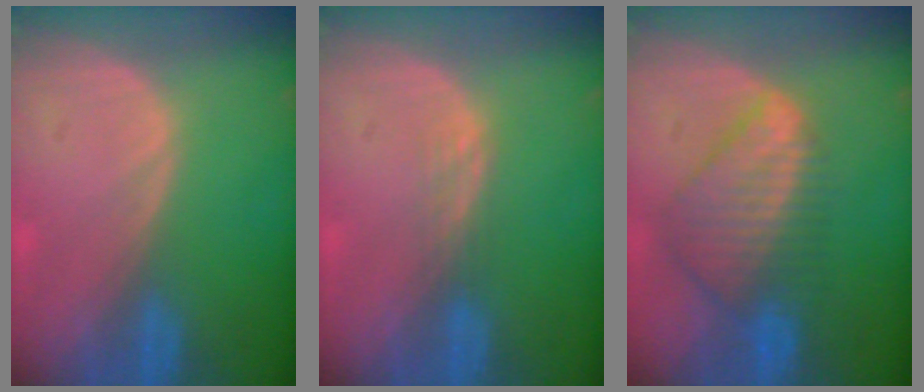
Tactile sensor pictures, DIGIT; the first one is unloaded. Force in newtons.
{"total": 1.5, "press": 1.5, "slide": 0.3}
{"total": 8.7, "press": 7.5, "slide": 4.3}